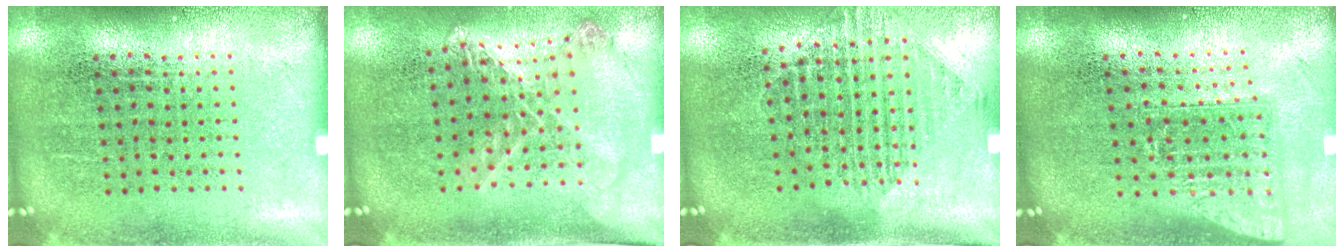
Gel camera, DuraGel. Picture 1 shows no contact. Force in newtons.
{"total": 1.1, "press": 1.1, "slide": 0.3}
{"total": 1.5, "press": 1.2, "slide": 0.9}
{"total": 1.6, "press": 1.2, "slide": 1.0}